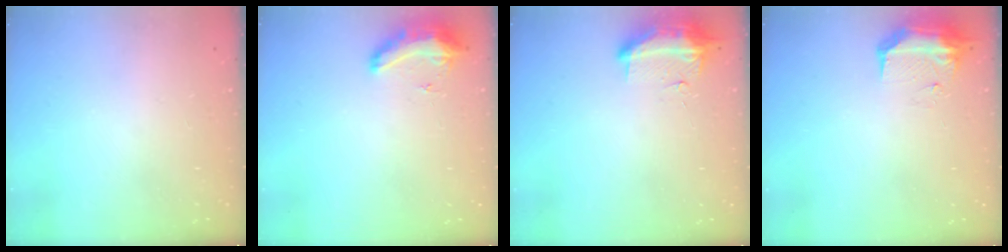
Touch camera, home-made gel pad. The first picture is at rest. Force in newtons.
{"total": 8.8, "press": 8.8, "slide": 0.7}
{"total": 19.3, "press": 12.1, "slide": 15.1}
{"total": 15.7, "press": 10.5, "slide": 11.7}